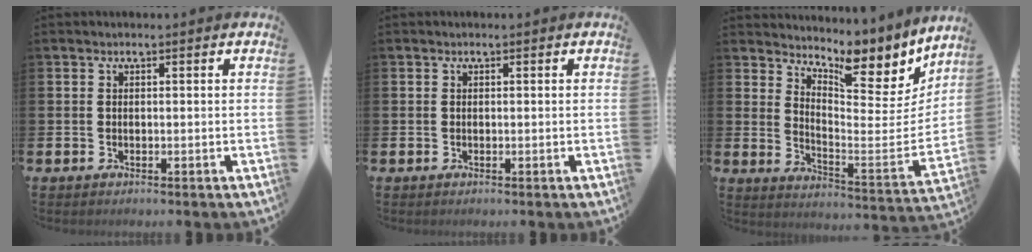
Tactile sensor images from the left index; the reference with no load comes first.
{"total": 0.0}
{"total": 8.4, "force": [7.8, 2.1, 2.4], "torque": [-0.040, -0.081, 0.130]}